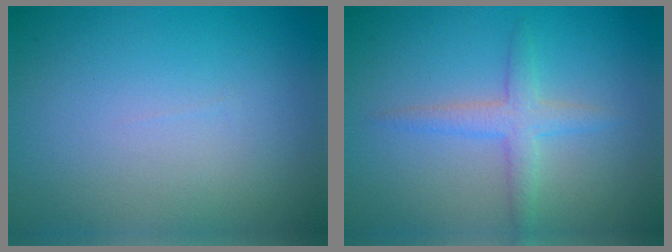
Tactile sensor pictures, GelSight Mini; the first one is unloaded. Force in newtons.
{"total": 2.4, "press": 2.4, "slide": 0.0}